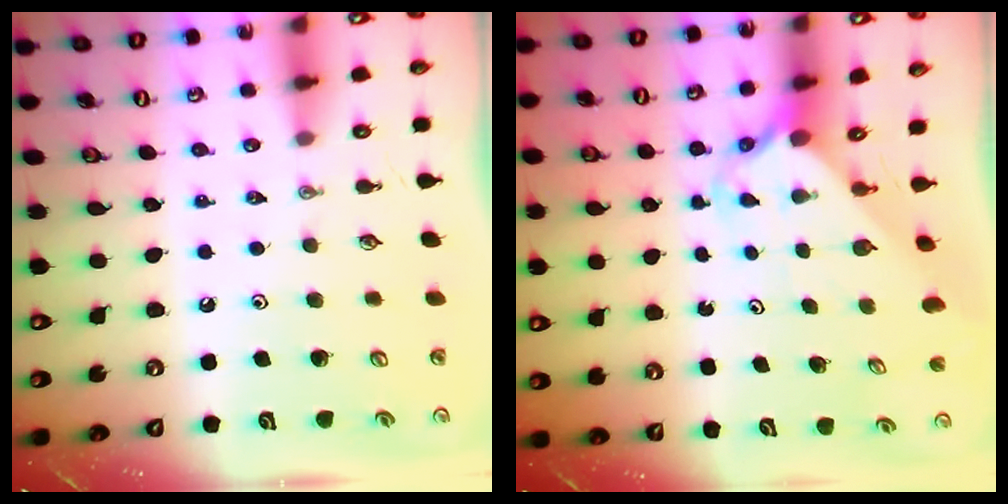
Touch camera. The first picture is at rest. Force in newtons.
{"total": 2.4, "press": 2.4, "slide": 0.3}